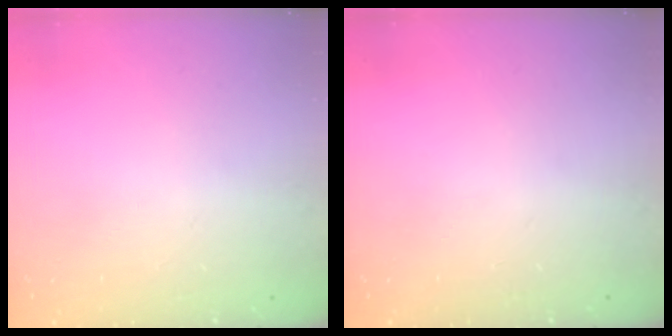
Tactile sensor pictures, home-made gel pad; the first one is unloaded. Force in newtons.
{"total": 0.0}